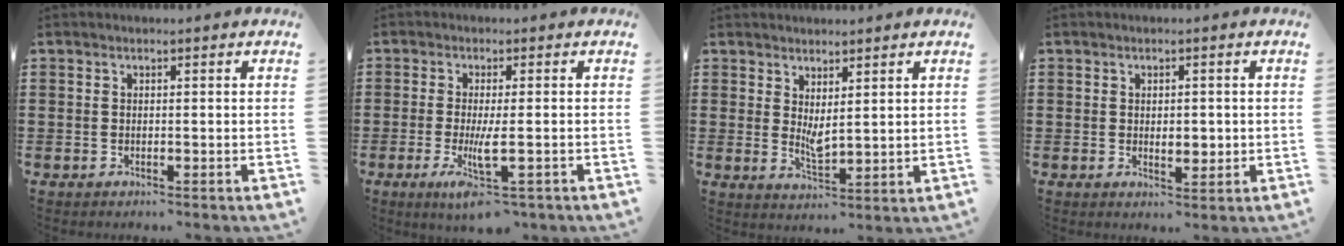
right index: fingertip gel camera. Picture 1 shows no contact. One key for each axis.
{"total": 5.9, "fx": -2.3, "fy": 1.0, "fz": 5.3, "tx": -0.116, "ty": -0.023, "tz": -0.043}
{"total": 2.7, "fx": 2.0, "fy": 0.6, "fz": 1.7, "tx": -0.040, "ty": -0.009, "tz": 0.038}
{"total": 2.7, "fx": 0.1, "fy": 1.5, "fz": 2.3, "tx": -0.038, "ty": 0.003, "tz": -0.001}